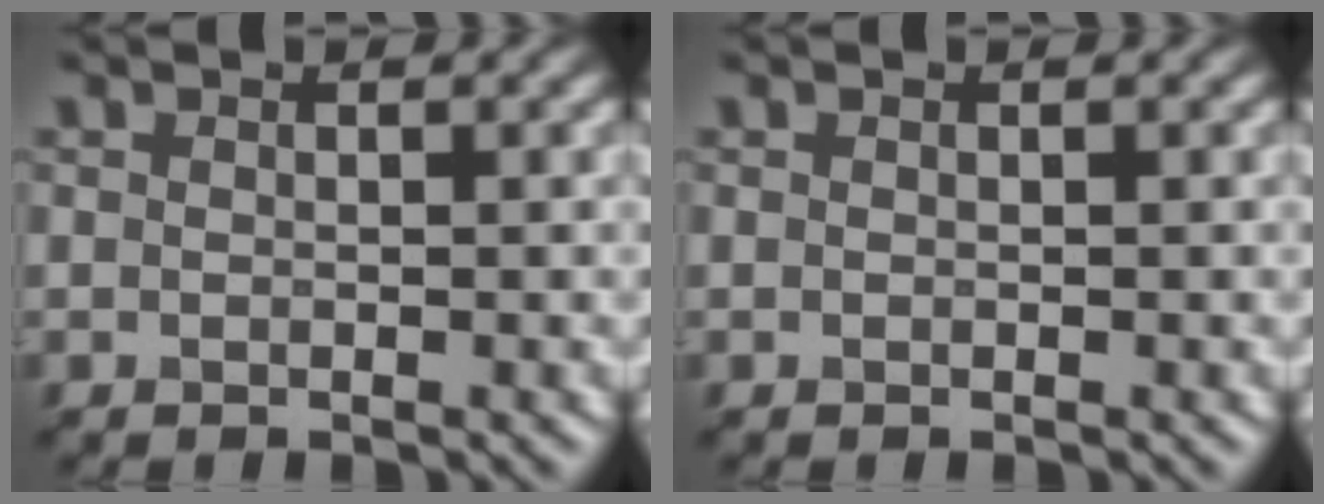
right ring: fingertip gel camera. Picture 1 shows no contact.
{"total": 0.0}